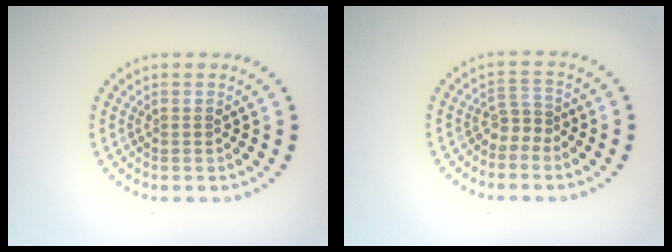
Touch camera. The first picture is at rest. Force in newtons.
{"total": 1.8, "press": 1.2, "slide": 1.4}